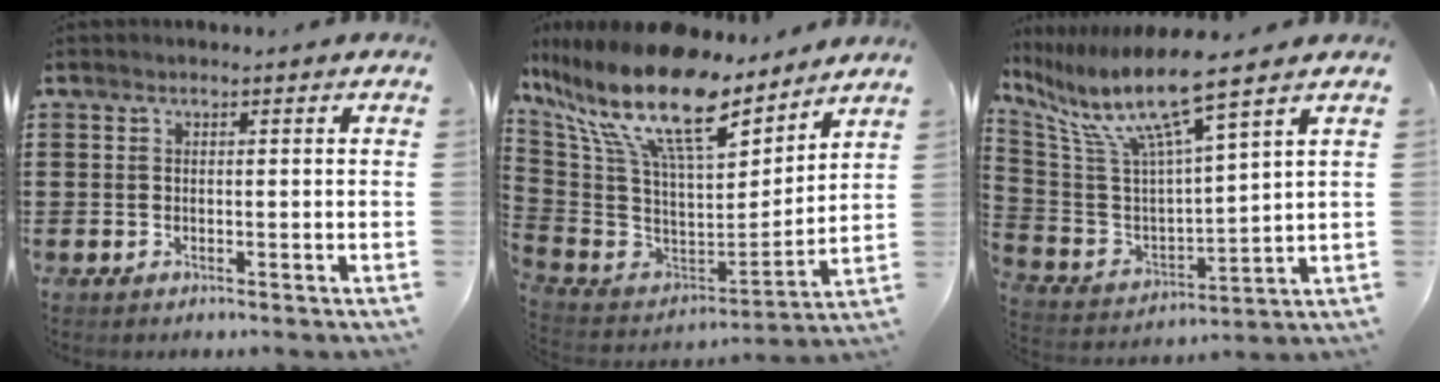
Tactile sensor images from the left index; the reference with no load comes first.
{"total": 18.2, "force": [10.8, 5.8, 13.4], "torque": [-0.294, -0.071, 0.174]}
{"total": 11.2, "force": [7.9, 0.9, 7.9], "torque": [-0.183, -0.051, 0.129]}